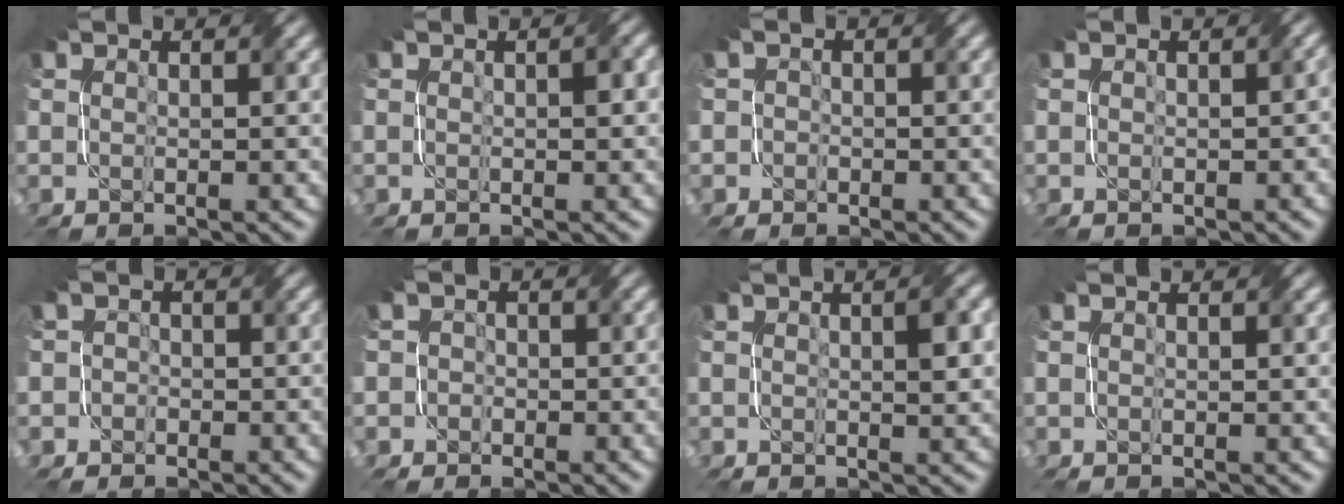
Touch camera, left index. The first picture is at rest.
{"total": 1.0, "force": [0.0, 0.5, 0.9], "torque": [-0.012, 0.002, 0.000]}
{"total": 1.7, "force": [0.1, 1.7, 0.3], "torque": [0.005, 0.005, -0.006]}
{"total": 1.0, "force": [0.1, 0.8, 0.6], "torque": [-0.008, -0.001, 0.004]}
{"total": 2.7, "force": [-0.5, 2.6, 0.4], "torque": [0.011, 0.010, -0.031]}
{"total": 2.7, "force": [-0.3, 2.6, 0.6], "torque": [0.006, 0.010, -0.030]}
{"total": 1.9, "force": [0.3, 0.5, 1.9], "torque": [-0.025, 0.005, 0.005]}
{"total": 0.0}